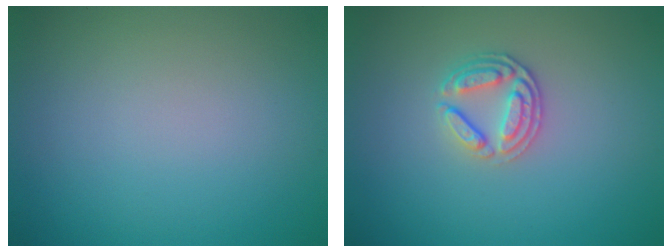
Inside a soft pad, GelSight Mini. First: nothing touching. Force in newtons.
{"total": 2.6, "press": 2.5, "slide": 0.8}